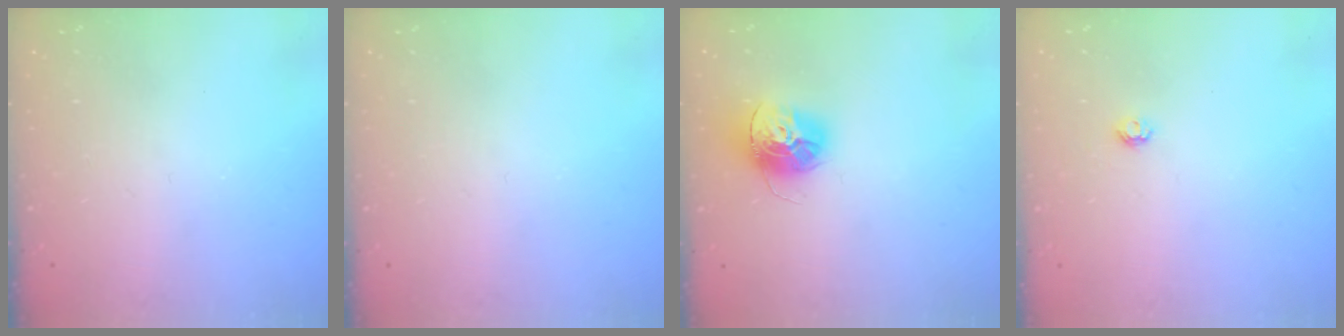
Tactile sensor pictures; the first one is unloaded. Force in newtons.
{"total": 0.0}
{"total": 13.7, "press": 13.7, "slide": 1.2}
{"total": 3.9, "press": 3.9, "slide": 0.5}